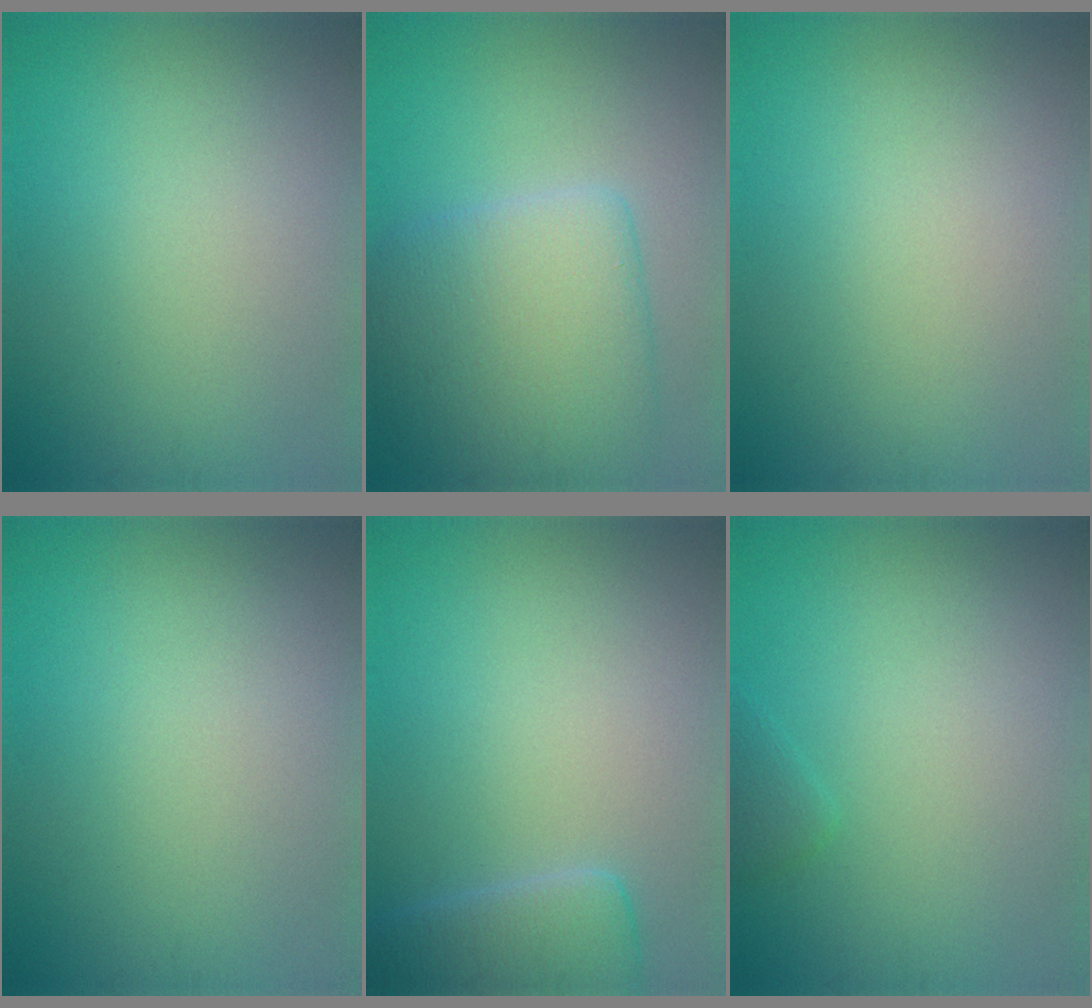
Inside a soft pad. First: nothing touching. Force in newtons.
{"total": 7.7, "press": 7.7, "slide": 0.4}
{"total": 0.0}
{"total": 0.0}
{"total": 3.8, "press": 3.8, "slide": 0.3}
{"total": 1.0, "press": 1.0, "slide": 0.1}